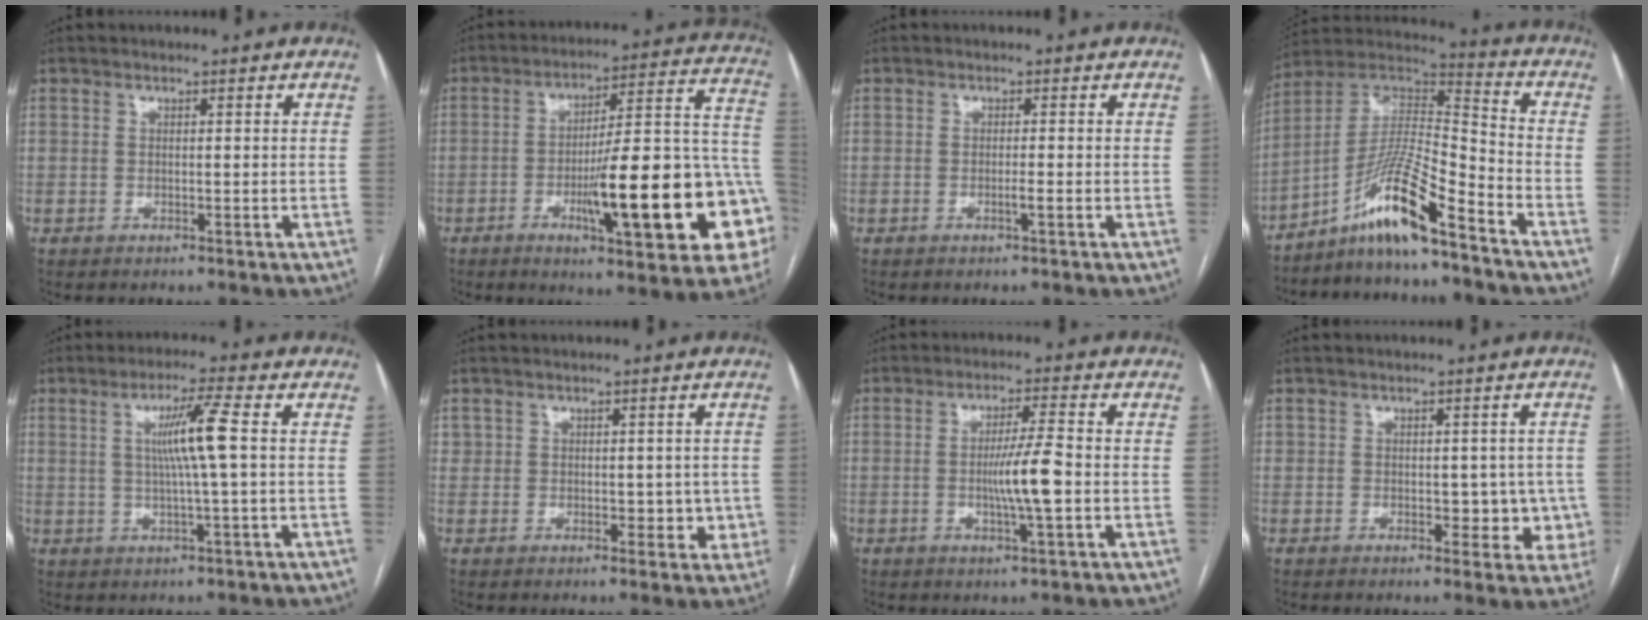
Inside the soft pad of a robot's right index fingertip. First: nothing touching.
{"total": 23.2, "force": [-6.6, 3.3, 22.0], "torque": [-0.240, 0.014, -0.087]}
{"total": 1.1, "force": [-0.5, -0.2, 1.0], "torque": [-0.020, -0.001, -0.008]}
{"total": 12.9, "force": [-8.7, 0.6, 9.5], "torque": [-0.185, 0.014, -0.162]}
{"total": 6.9, "force": [1.1, -1.0, 6.7], "torque": [-0.122, 0.001, 0.022]}
{"total": 4.0, "force": [0.4, 3.3, 2.4], "torque": [-0.021, 0.008, 0.014]}
{"total": 6.7, "force": [-1.0, -0.1, 6.7], "torque": [-0.121, -0.005, -0.019]}
{"total": 5.1, "force": [-0.3, 3.4, 3.8], "torque": [-0.027, 0.017, 0.003]}